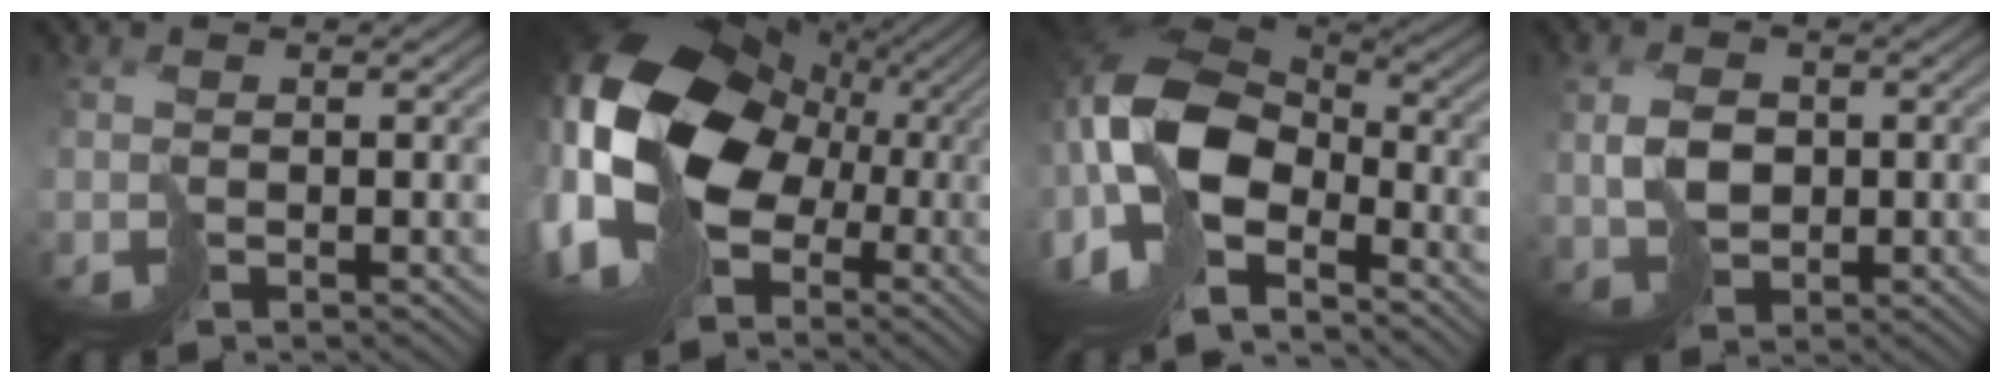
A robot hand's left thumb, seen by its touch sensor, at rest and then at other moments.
{"total": 19.8, "force": [0.7, 14.5, 13.5], "torque": [-0.319, -0.018, 0.029]}
{"total": 15.8, "force": [-4.1, 9.5, 12.0], "torque": [-0.293, -0.011, -0.082]}
{"total": 4.4, "force": [1.1, 3.1, 2.9], "torque": [-0.068, 0.004, 0.024]}